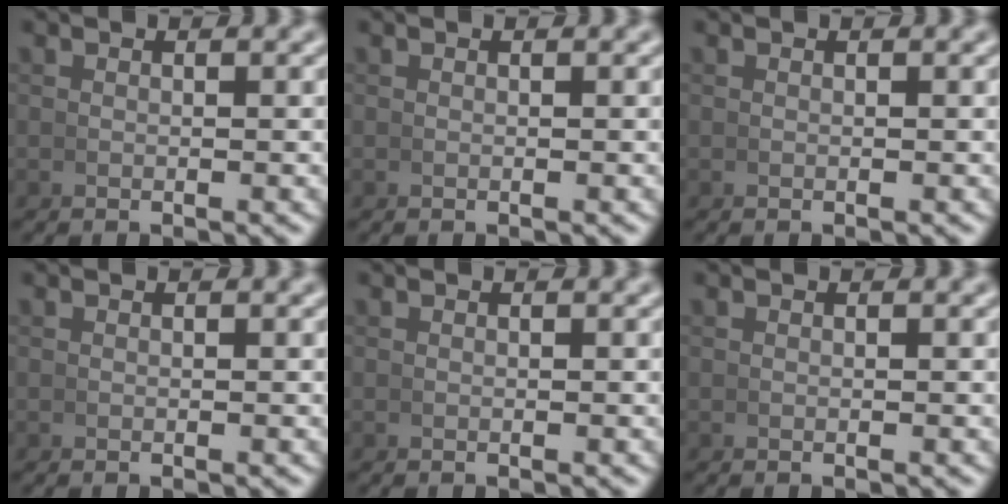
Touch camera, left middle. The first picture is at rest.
{"total": 0.0}
{"total": 0.0}
{"total": 0.0}
{"total": 0.0}
{"total": 0.0}